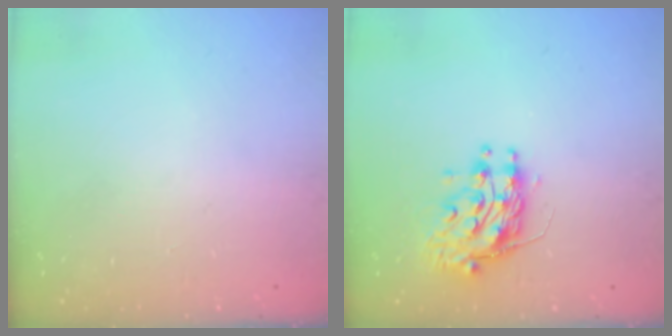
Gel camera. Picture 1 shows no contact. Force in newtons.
{"total": 10.4, "press": 10.4, "slide": 0.9}